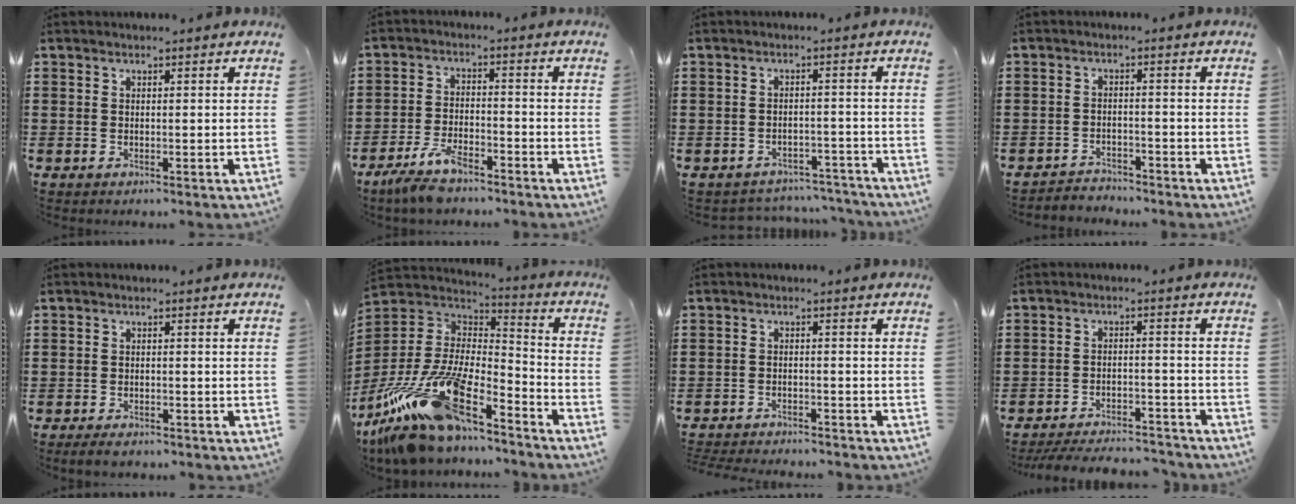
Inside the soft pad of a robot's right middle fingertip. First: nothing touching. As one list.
[{"total": 5.9, "force": [-4.7, 1.7, 3.0], "torque": [-0.075, -0.002, -0.095]}, {"total": 3.1, "force": [-3.0, 0.4, 0.0], "torque": [-0.006, 0.000, -0.065]}, {"total": 2.6, "force": [-2.6, 0.3, -0.2], "torque": [-0.005, -0.001, -0.058]}, {"total": 1.7, "force": [-1.4, 0.4, 0.8], "torque": [-0.022, -0.002, -0.030]}, {"total": 17.9, "force": [-12.6, 5.6, 11.4], "torque": [-0.250, 0.016, -0.230]}, {"total": 2.4, "force": [-2.4, 0.1, 0.1], "torque": [-0.005, -0.001, -0.051]}, {"total": 4.7, "force": [-4.6, 0.4, 1.1], "torque": [-0.024, 0.000, -0.093]}]